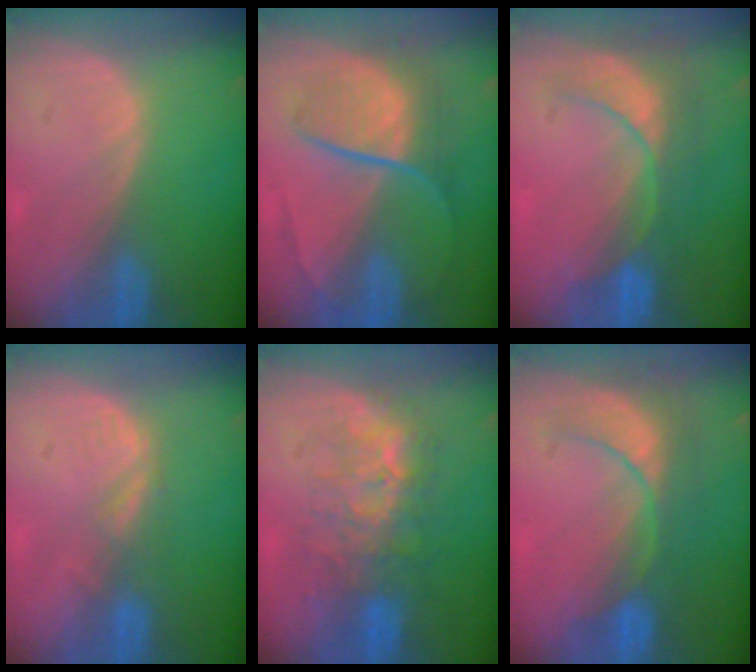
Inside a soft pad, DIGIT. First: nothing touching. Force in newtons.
{"total": 7.8, "press": 7.5, "slide": 2.4}
{"total": 8.9, "press": 7.8, "slide": 4.2}
{"total": 2.8, "press": 2.2, "slide": 1.7}
{"total": 8.2, "press": 8.0, "slide": 1.8}
{"total": 8.6, "press": 7.8, "slide": 3.5}